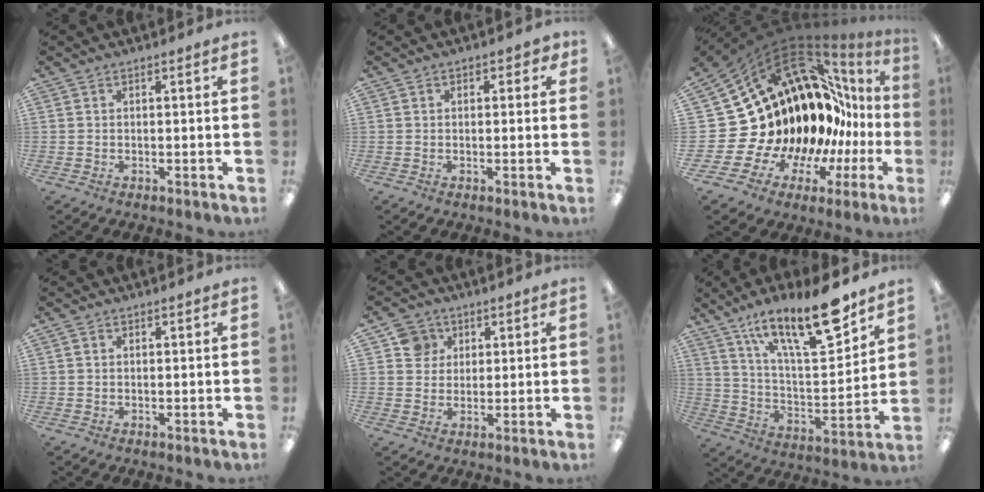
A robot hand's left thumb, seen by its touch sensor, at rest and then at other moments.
{"total": 2.1, "force": [0.7, 1.3, 1.5], "torque": [-0.013, 0.000, 0.008]}
{"total": 21.6, "force": [3.7, 16.5, 13.4], "torque": [-0.175, -0.133, 0.156]}
{"total": 0.7, "force": [0.3, 0.4, 0.5], "torque": [-0.002, 0.000, 0.003]}
{"total": 6.1, "force": [2.7, 5.4, 0.9], "torque": [-0.008, -0.002, 0.047]}
{"total": 20.4, "force": [14.4, 5.7, 13.2], "torque": [-0.210, -0.089, 0.236]}